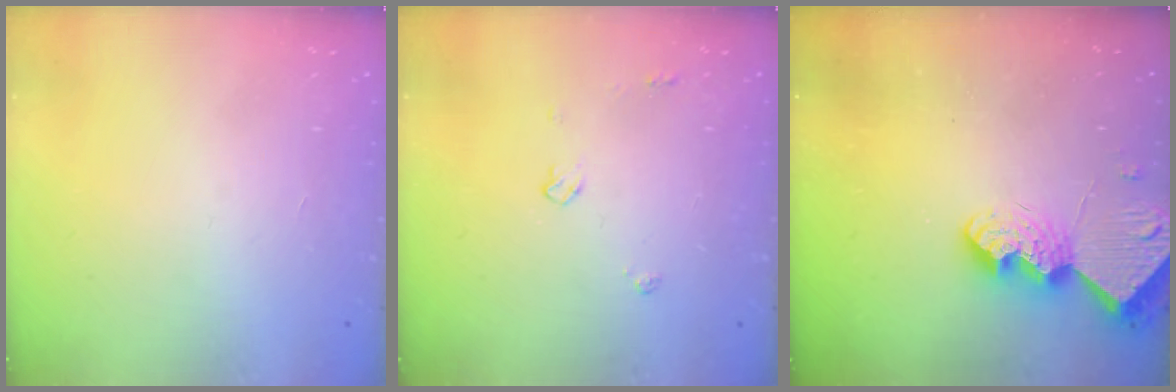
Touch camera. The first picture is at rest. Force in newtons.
{"total": 4.6, "press": 4.5, "slide": 0.6}
{"total": 9.7, "press": 9.7, "slide": 0.9}